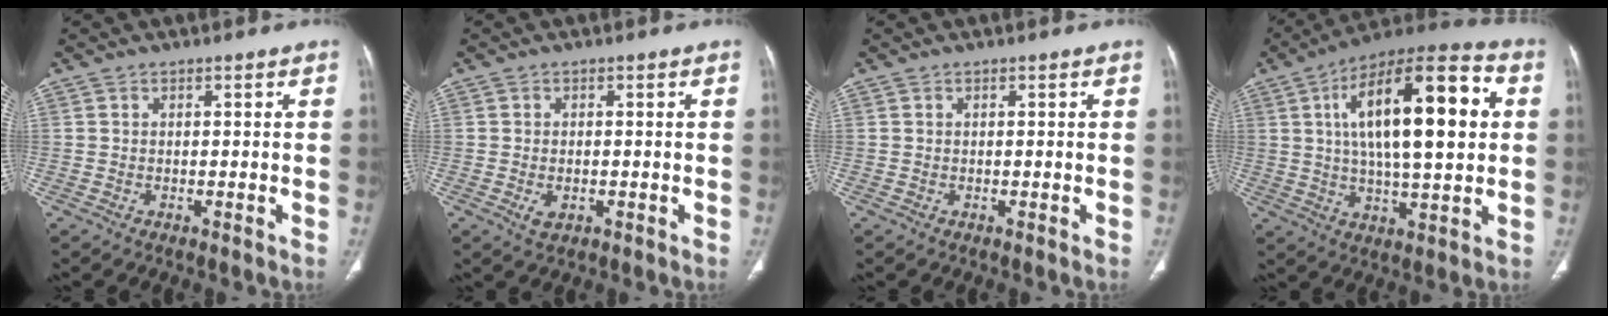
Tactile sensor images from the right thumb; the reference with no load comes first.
{"total": 2.7, "force": [-0.7, 1.7, 2.0], "torque": [-0.034, 0.002, -0.006]}
{"total": 0.0}
{"total": 23.7, "force": [4.7, 8.5, 21.6], "torque": [-0.338, 0.013, 0.067]}